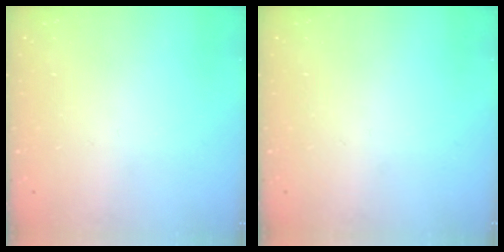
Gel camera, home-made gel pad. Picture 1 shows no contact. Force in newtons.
{"total": 0.0}